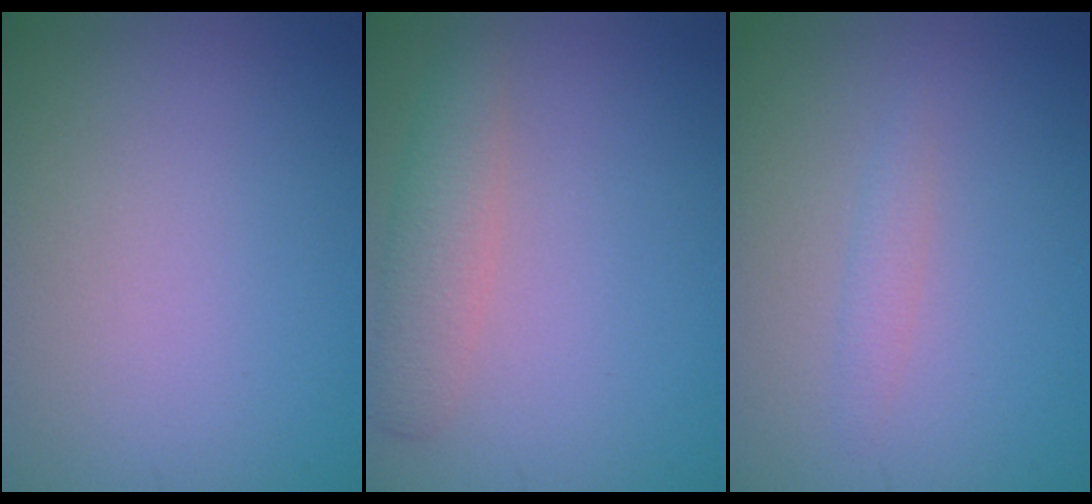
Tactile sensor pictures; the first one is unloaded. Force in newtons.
{"total": 2.7, "press": 2.7, "slide": 0.1}
{"total": 1.1, "press": 1.1, "slide": 0.1}